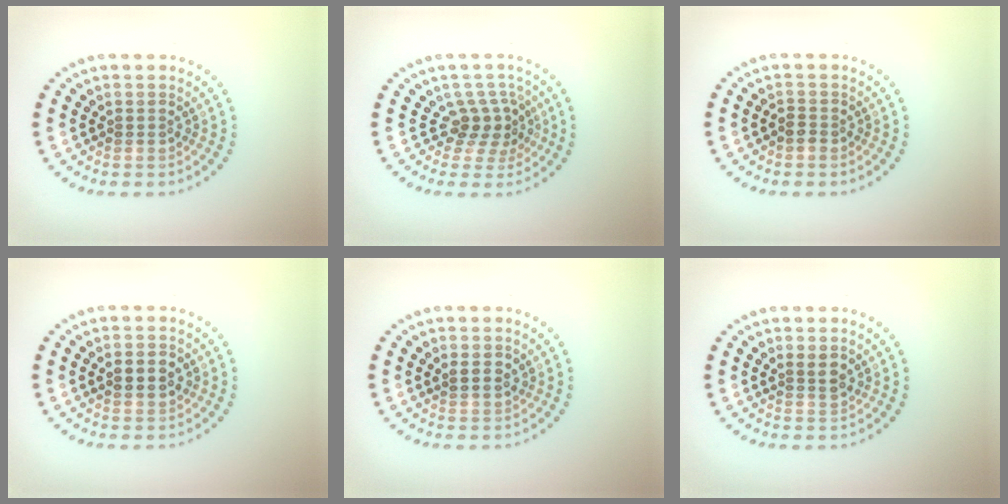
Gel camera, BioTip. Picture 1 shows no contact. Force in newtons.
{"total": 2.6, "press": 1.9, "slide": 1.7}
{"total": 1.0, "press": 0.8, "slide": 0.5}
{"total": 2.7, "press": 2.7, "slide": 0.2}
{"total": 0.9, "press": 0.8, "slide": 0.4}
{"total": 1.2, "press": 1.0, "slide": 0.6}